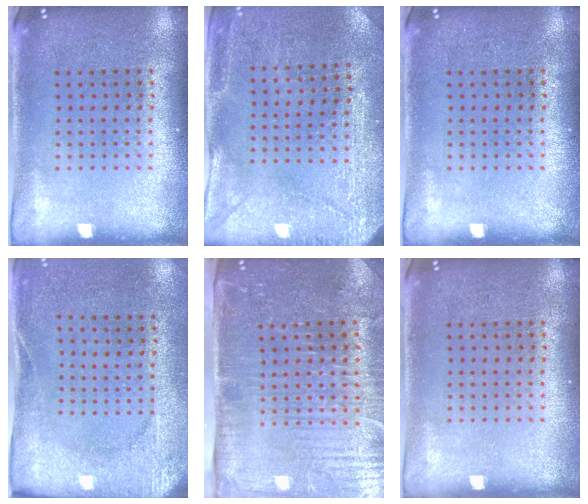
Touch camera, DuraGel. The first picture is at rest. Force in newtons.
{"total": 2.8, "press": 2.7, "slide": 0.9}
{"total": 0.0}
{"total": 2.6, "press": 2.2, "slide": 1.4}
{"total": 5.0, "press": 4.5, "slide": 2.4}
{"total": 0.0}